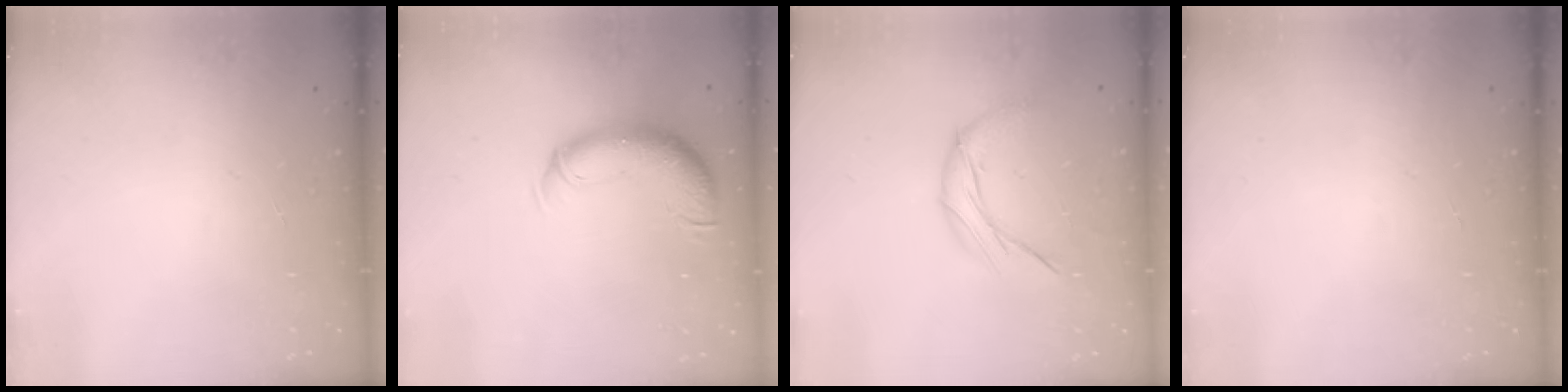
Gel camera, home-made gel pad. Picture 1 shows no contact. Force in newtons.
{"total": 10.9, "press": 10.6, "slide": 2.3}
{"total": 7.8, "press": 7.8, "slide": 0.1}
{"total": 0.0}